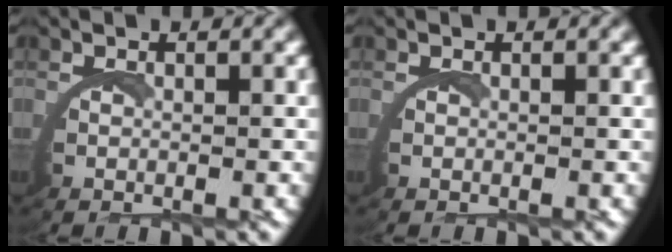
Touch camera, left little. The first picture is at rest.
{"total": 0.0}